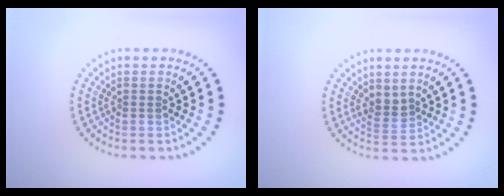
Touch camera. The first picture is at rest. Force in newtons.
{"total": 1.8, "press": 1.4, "slide": 1.2}